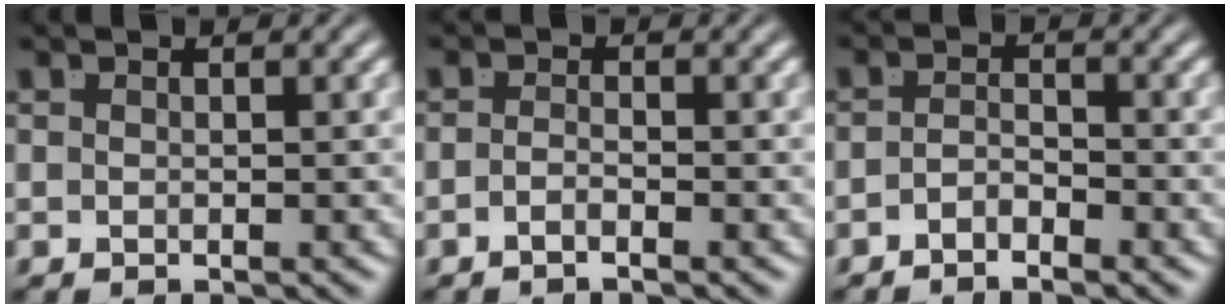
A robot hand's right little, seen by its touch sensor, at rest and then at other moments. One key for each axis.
{"total": 1.6, "fx": -1.4, "fy": -0.5, "fz": 0.6, "tx": -0.010, "ty": -0.007, "tz": -0.025}
{"total": 2.1, "fx": -2.0, "fy": 0.0, "fz": 0.7, "tx": -0.005, "ty": -0.011, "tz": -0.033}